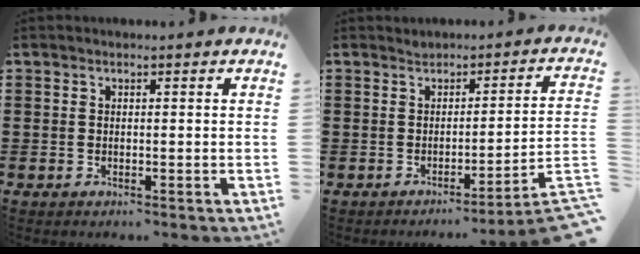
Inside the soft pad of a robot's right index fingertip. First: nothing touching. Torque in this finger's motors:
{"motor_torque": [1.31, -0.83, 0.24, 0.02]}